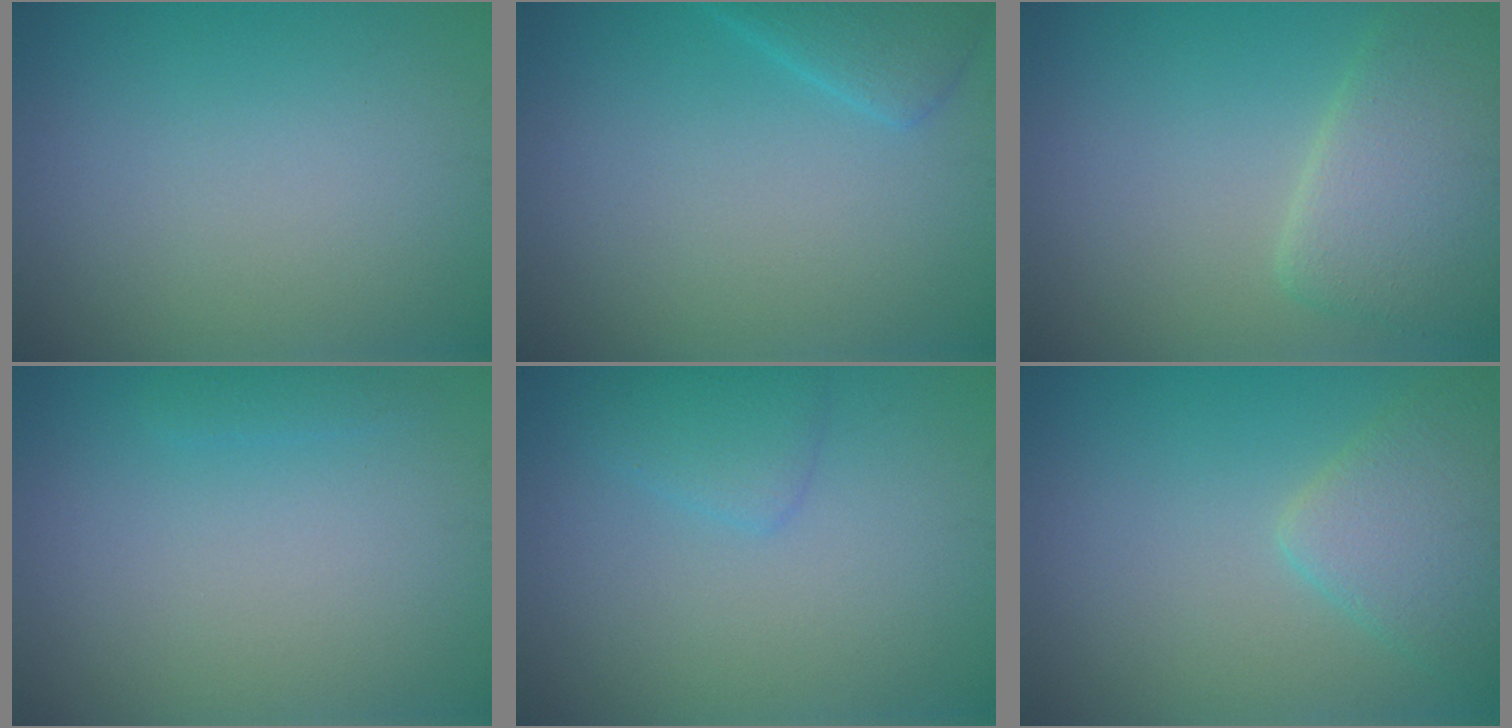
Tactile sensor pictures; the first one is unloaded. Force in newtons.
{"total": 2.7, "press": 2.7, "slide": 0.2}
{"total": 4.6, "press": 4.6, "slide": 0.5}
{"total": 0.7, "press": 0.7, "slide": 0.1}
{"total": 1.8, "press": 1.8, "slide": 0.2}
{"total": 3.5, "press": 3.5, "slide": 0.2}